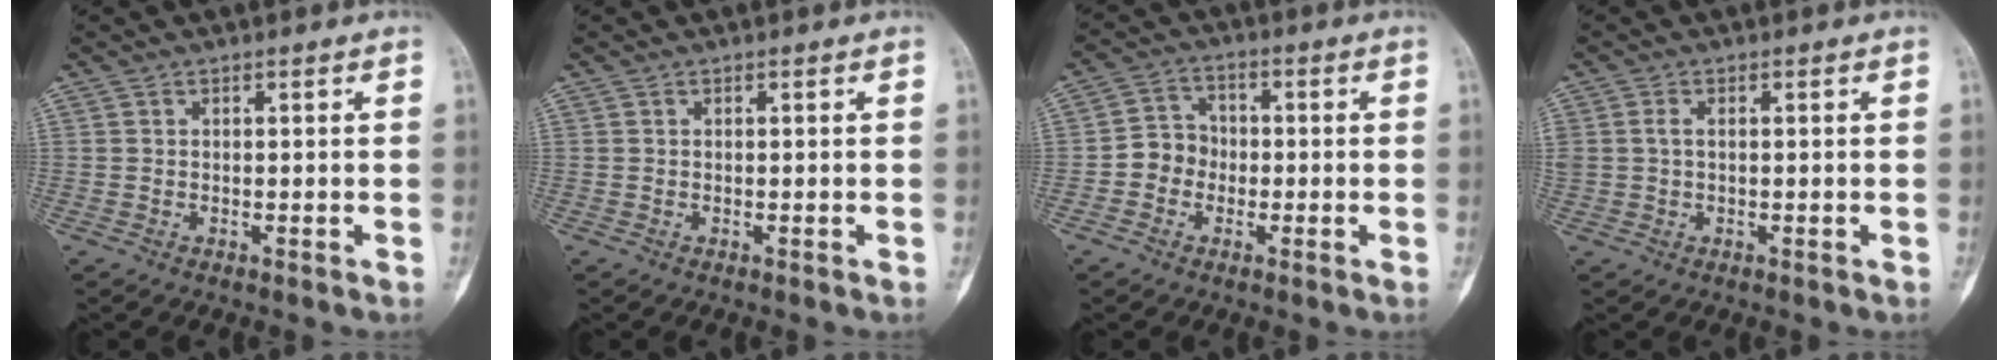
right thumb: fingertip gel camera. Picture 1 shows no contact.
{"total": 0.0}
{"total": 5.6, "force": [-1.4, 5.0, 2.1], "torque": [-0.009, 0.019, -0.038]}
{"total": 2.2, "force": [0.3, 1.5, 1.6], "torque": [-0.043, 0.005, 0.007]}